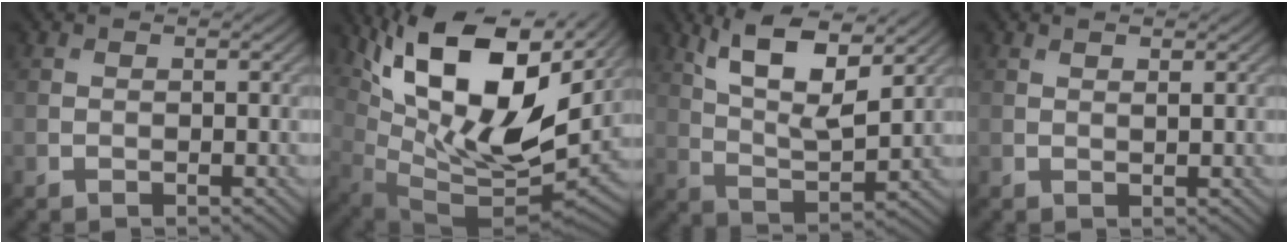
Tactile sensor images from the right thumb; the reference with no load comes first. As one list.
[{"total": 18.3, "force": [8.2, 8.4, 14.1], "torque": [-0.287, 0.018, 0.148]}, {"total": 11.6, "force": [6.6, 4.0, 8.6], "torque": [-0.171, 0.002, 0.118]}, {"total": 1.0, "force": [0.7, 0.2, 0.7], "torque": [-0.014, 0.000, 0.013]}]